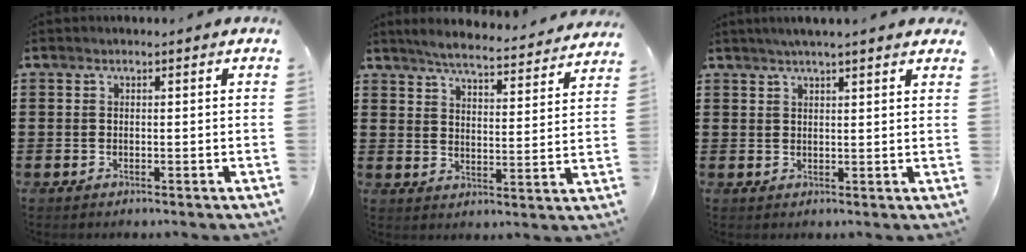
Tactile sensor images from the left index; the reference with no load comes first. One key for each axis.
{"total": 5.1, "fx": 4.9, "fy": -0.2, "fz": 1.5, "tx": -0.052, "ty": -0.034, "tz": 0.082}
{"total": 2.5, "fx": 2.2, "fy": -0.1, "fz": 1.2, "tx": -0.029, "ty": 0.003, "tz": 0.040}